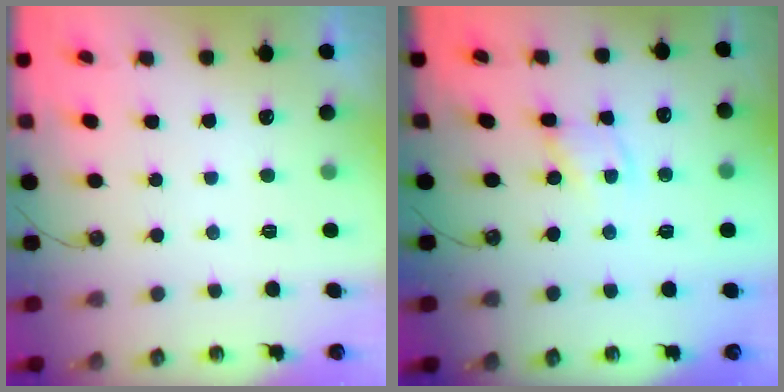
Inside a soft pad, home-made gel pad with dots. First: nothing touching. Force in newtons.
{"total": 2.1, "press": 2.1, "slide": 0.3}